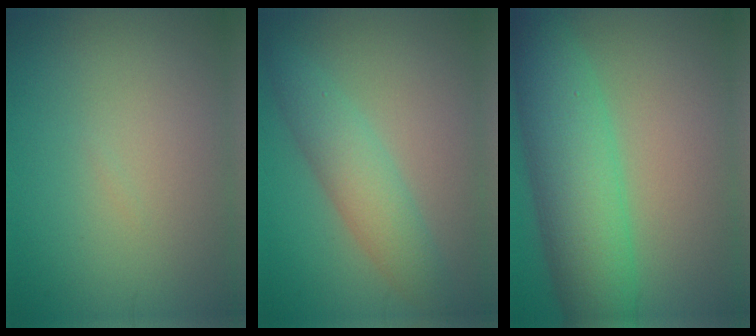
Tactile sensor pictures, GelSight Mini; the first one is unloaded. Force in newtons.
{"total": 3.8, "press": 3.8, "slide": 0.2}
{"total": 7.9, "press": 7.9, "slide": 0.2}